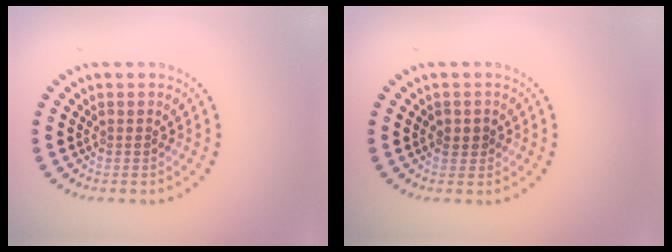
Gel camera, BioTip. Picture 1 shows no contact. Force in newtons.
{"total": 1.3, "press": 1.2, "slide": 0.5}